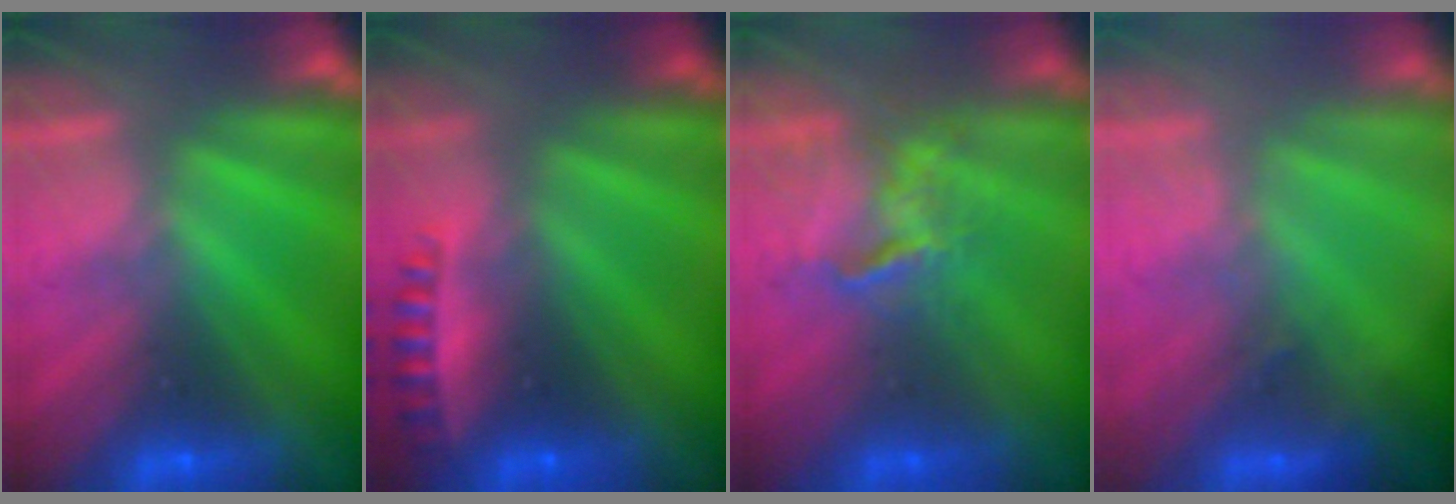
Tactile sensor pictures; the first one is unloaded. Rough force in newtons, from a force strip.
{"total": 2.5}
{"total": 3.7}
{"total": 2.7}